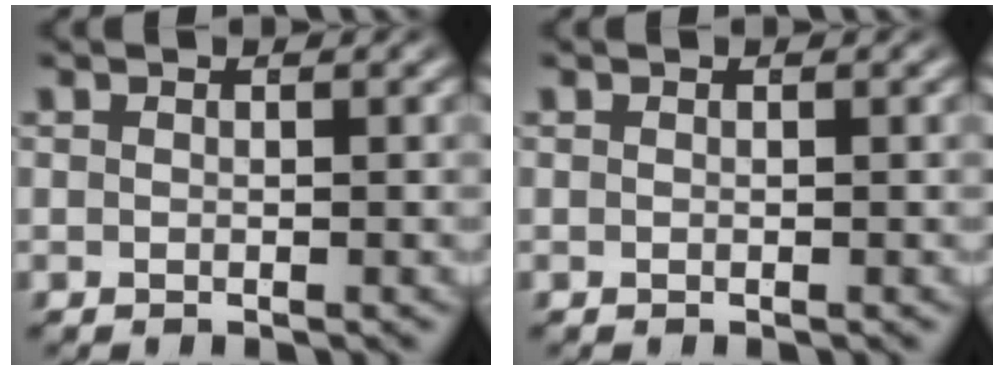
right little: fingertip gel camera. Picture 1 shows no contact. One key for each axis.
{"total": 0.0}